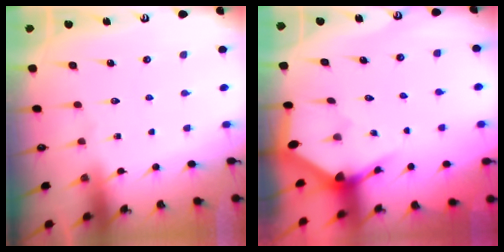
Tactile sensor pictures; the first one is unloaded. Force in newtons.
{"total": 2.9, "press": 2.9, "slide": 0.2}